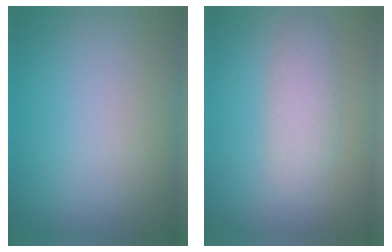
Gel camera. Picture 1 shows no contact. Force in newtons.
{"total": 2.6, "press": 2.6, "slide": 0.1}